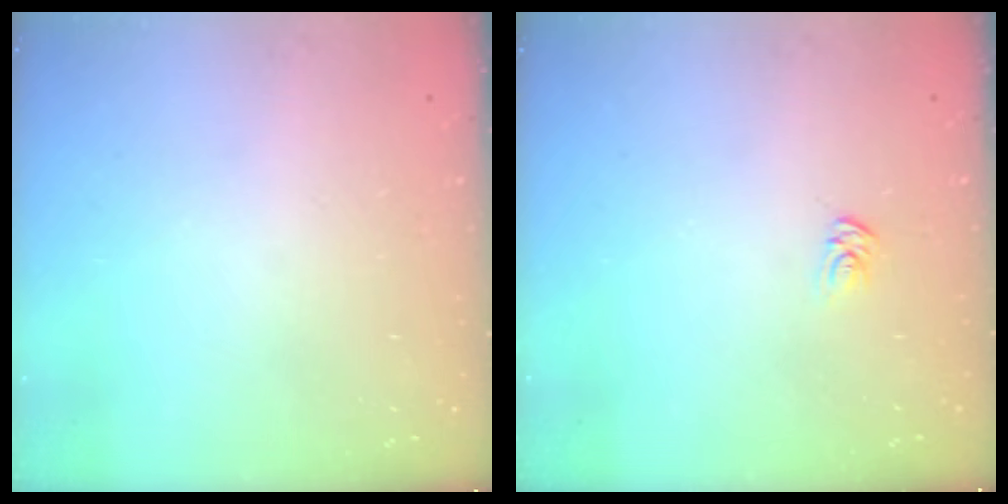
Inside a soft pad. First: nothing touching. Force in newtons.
{"total": 2.6, "press": 2.6, "slide": 0.3}